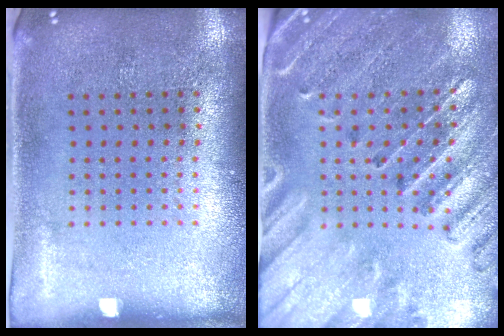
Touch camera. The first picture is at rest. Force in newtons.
{"total": 2.8, "press": 2.6, "slide": 0.9}